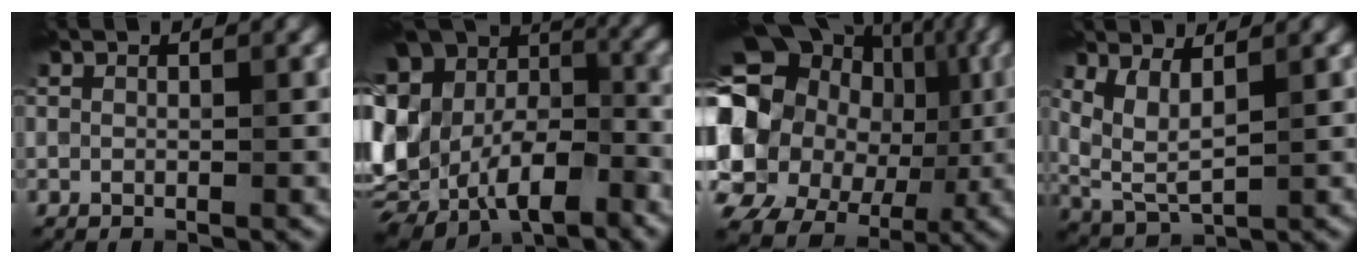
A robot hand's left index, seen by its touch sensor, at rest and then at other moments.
{"total": 16.7, "force": [-2.3, 12.5, 10.8], "torque": [-0.235, -0.011, -0.011]}
{"total": 20.0, "force": [0.6, 16.8, 10.9], "torque": [-0.193, 0.006, 0.005]}
{"total": 3.5, "force": [1.4, 1.3, 2.9], "torque": [-0.071, -0.001, 0.033]}